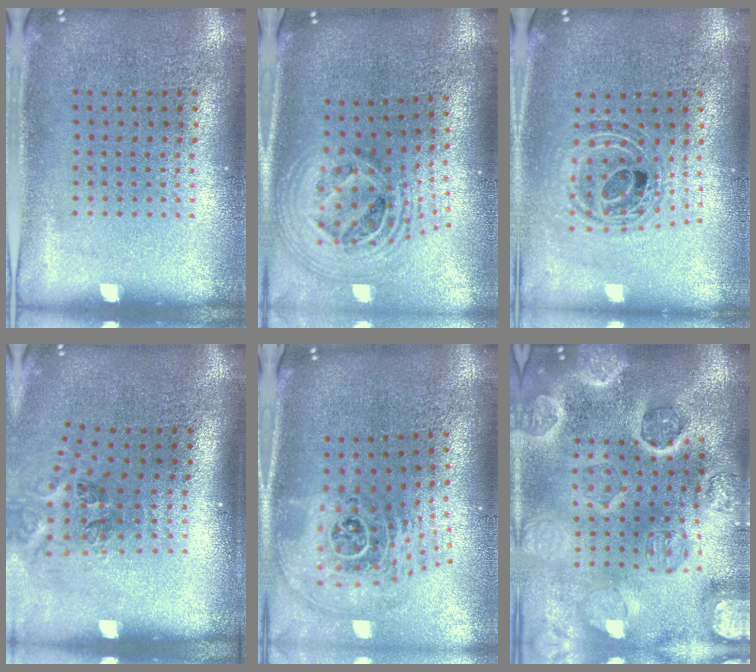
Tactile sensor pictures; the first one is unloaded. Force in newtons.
{"total": 2.7, "press": 1.9, "slide": 1.9}
{"total": 0.7, "press": 0.7, "slide": 0.2}
{"total": 1.5, "press": 1.0, "slide": 1.0}
{"total": 2.8, "press": 1.8, "slide": 2.1}
{"total": 5.4, "press": 4.7, "slide": 2.8}